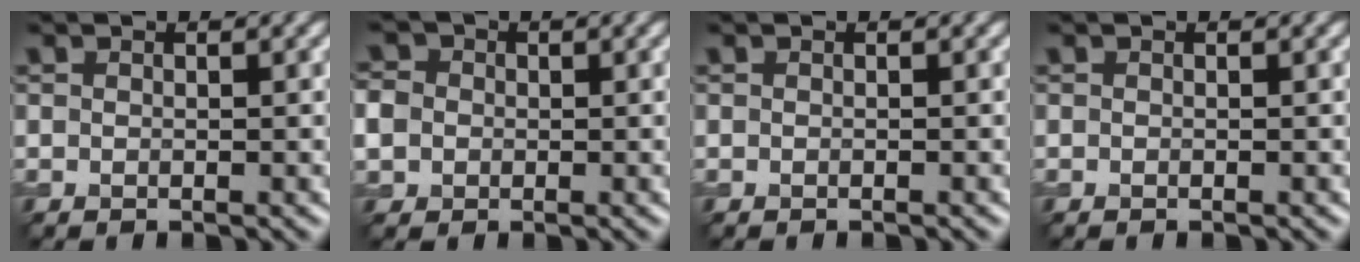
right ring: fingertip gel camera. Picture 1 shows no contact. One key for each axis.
{"total": 4.4, "fx": 0.3, "fy": 4.0, "fz": 1.8, "tx": -0.040, "ty": 0.022, "tz": -0.020}
{"total": 0.0}
{"total": 0.0}